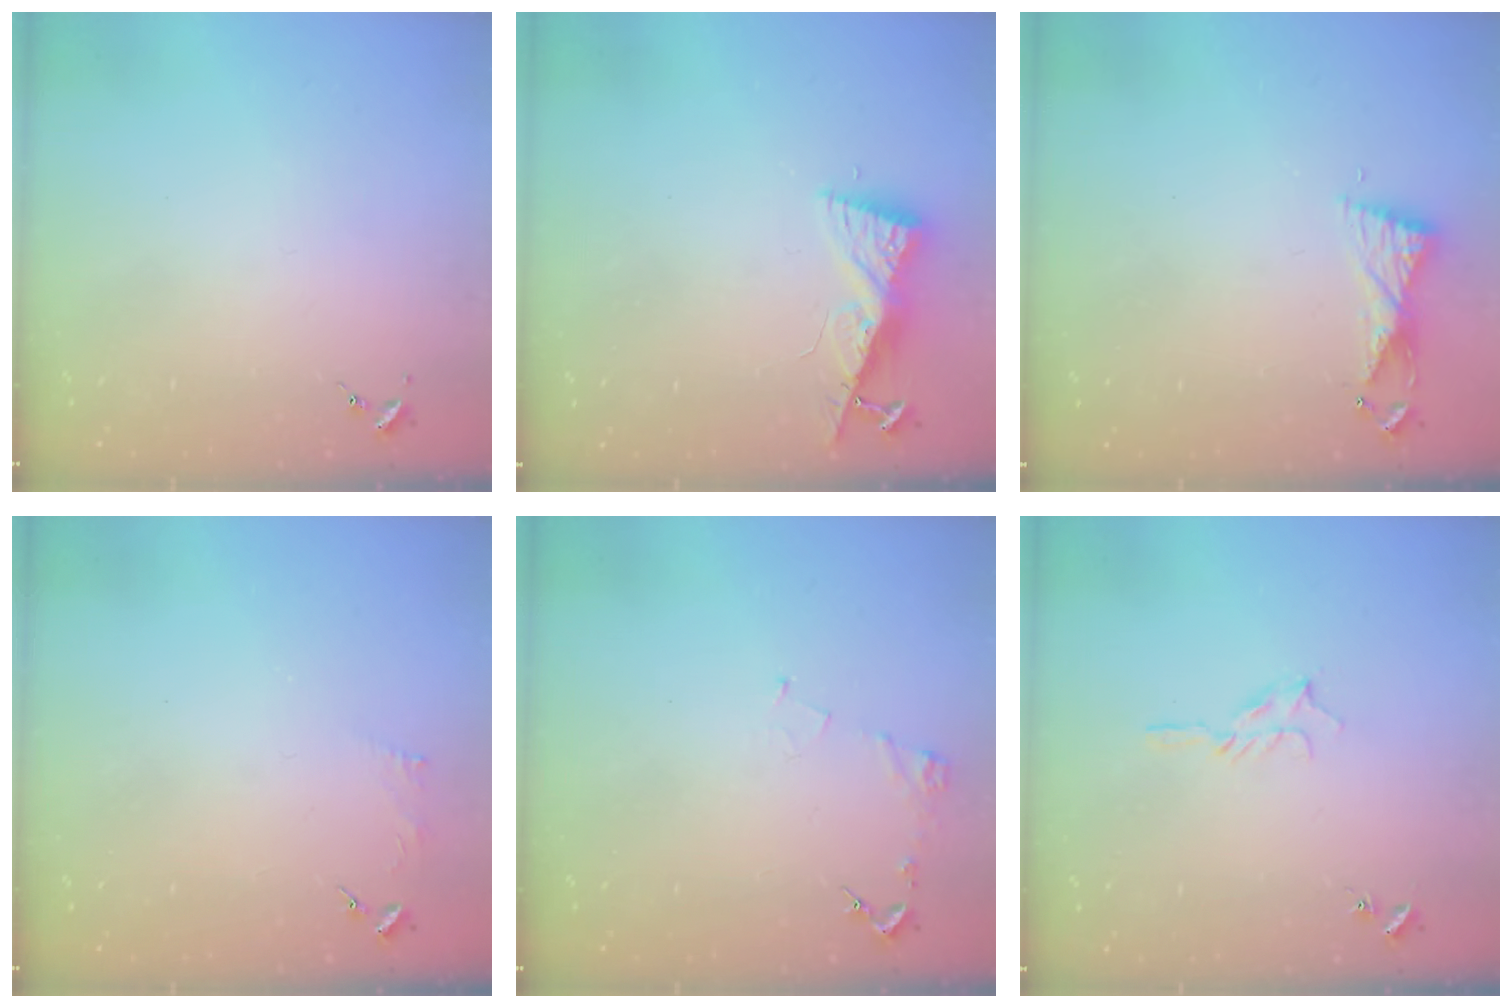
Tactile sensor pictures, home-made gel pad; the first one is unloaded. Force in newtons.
{"total": 8.1, "press": 8.1, "slide": 0.8}
{"total": 6.3, "press": 6.3, "slide": 0.6}
{"total": 2.4, "press": 2.4, "slide": 0.3}
{"total": 4.6, "press": 4.6, "slide": 0.6}
{"total": 5.8, "press": 5.7, "slide": 0.8}